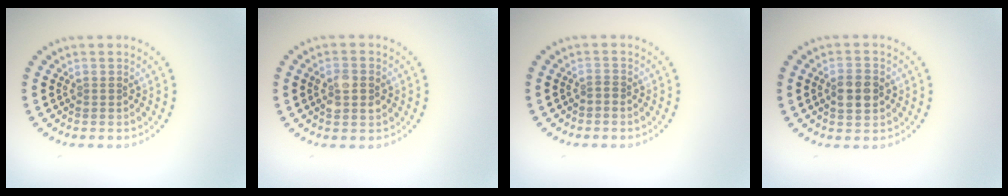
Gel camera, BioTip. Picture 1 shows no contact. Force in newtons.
{"total": 2.8, "press": 2.8, "slide": 0.2}
{"total": 0.6, "press": 0.2, "slide": 0.5}
{"total": 3.1, "press": 3.1, "slide": 0.3}